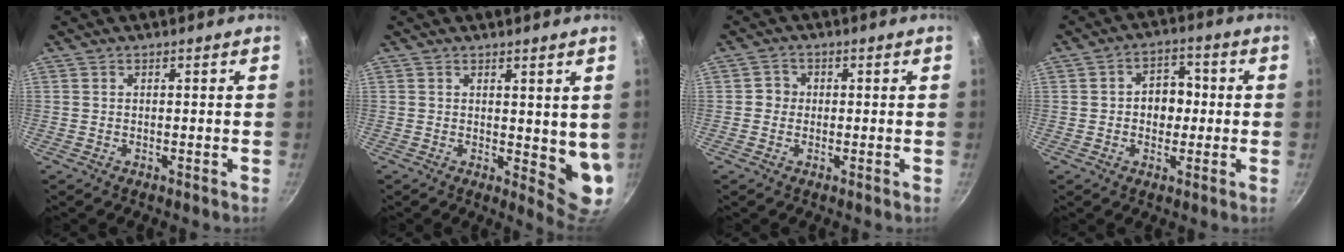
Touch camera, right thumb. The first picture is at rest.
{"total": 6.7, "force": [1.6, 3.0, 5.8], "torque": [-0.061, -0.024, 0.027]}
{"total": 2.3, "force": [-0.2, 2.3, 0.6], "torque": [0.008, 0.006, -0.008]}
{"total": 6.9, "force": [0.0, 5.4, 4.4], "torque": [-0.019, 0.013, -0.006]}